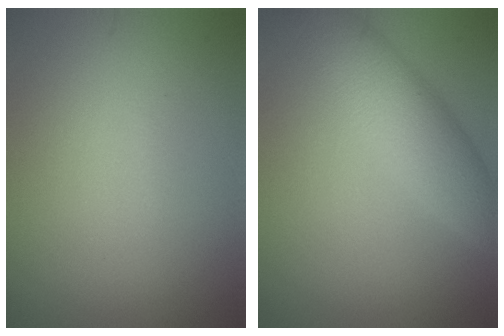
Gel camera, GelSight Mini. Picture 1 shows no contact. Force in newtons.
{"total": 5.1, "press": 5.1, "slide": 0.1}